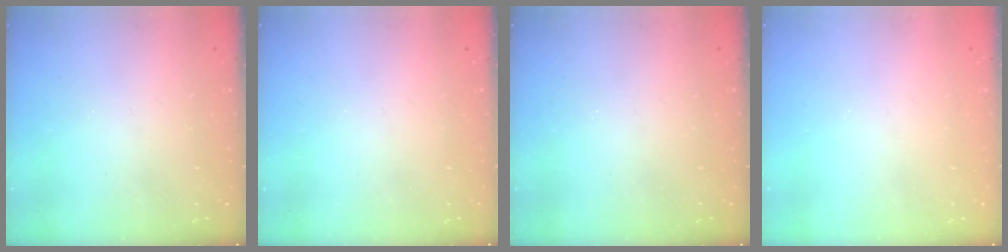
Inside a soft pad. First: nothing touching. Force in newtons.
{"total": 0.0}
{"total": 0.0}
{"total": 0.0}